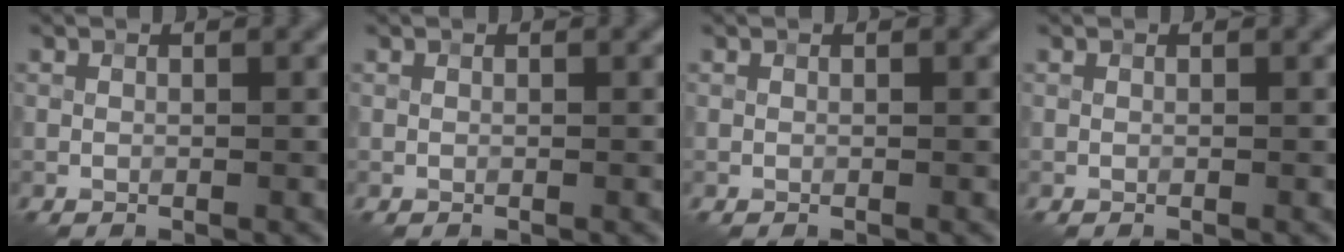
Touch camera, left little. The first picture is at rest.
{"total": 0.0}
{"total": 0.0}
{"total": 0.0}